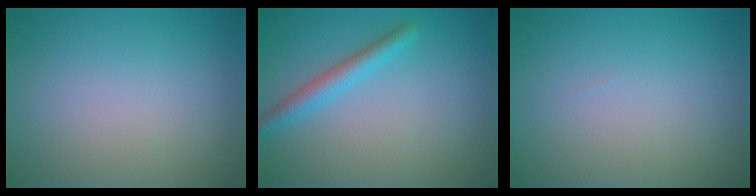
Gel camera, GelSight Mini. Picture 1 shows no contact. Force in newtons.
{"total": 2.3, "press": 2.3, "slide": 0.1}
{"total": 0.0}